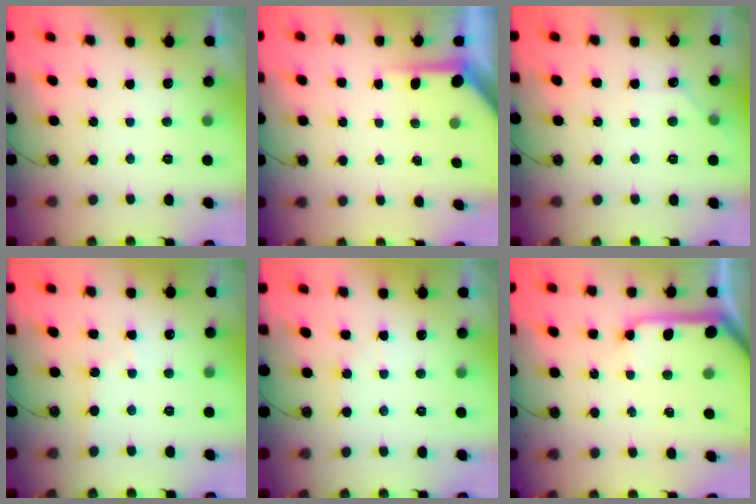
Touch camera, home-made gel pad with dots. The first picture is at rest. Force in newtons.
{"total": 4.0, "press": 3.9, "slide": 0.2}
{"total": 4.1, "press": 4.1, "slide": 0.5}
{"total": 3.0, "press": 2.9, "slide": 0.5}
{"total": 3.1, "press": 3.1, "slide": 0.5}
{"total": 10.4, "press": 10.3, "slide": 1.3}